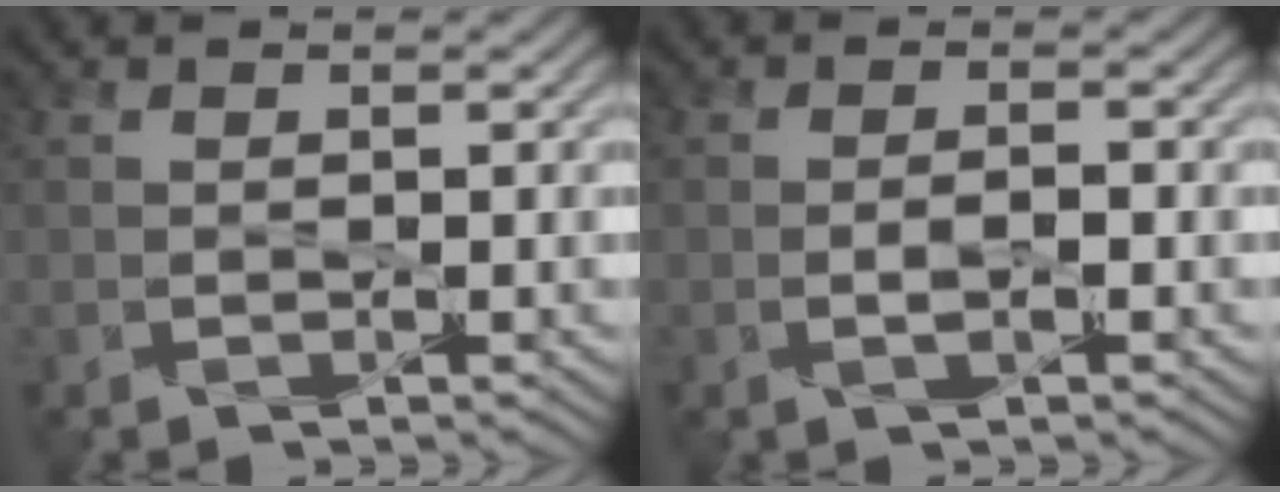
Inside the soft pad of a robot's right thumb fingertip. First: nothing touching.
{"total": 1.9, "force": [-0.9, 0.3, 1.7], "torque": [-0.016, 0.005, -0.014]}